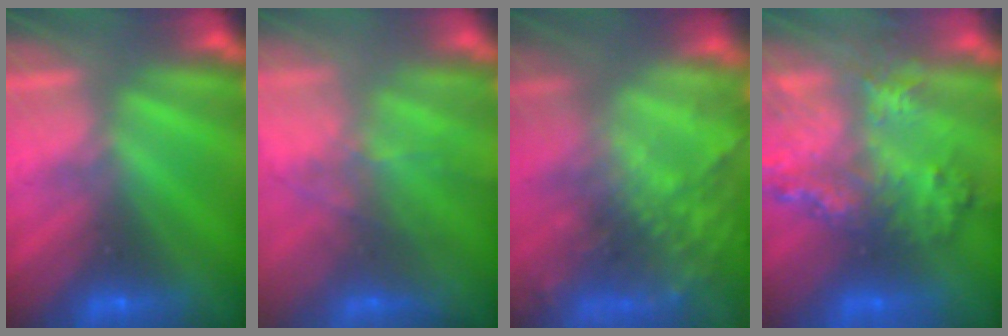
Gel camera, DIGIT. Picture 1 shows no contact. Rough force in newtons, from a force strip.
{"total": 9.6}
{"total": 8.8}
{"total": 7.8}